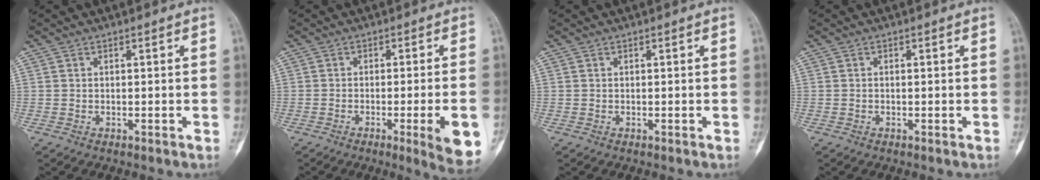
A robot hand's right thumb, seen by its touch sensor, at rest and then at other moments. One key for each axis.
{"total": 9.2, "fx": -3.2, "fy": 0.9, "fz": 8.6, "tx": -0.107, "ty": -0.007, "tz": -0.041}
{"total": 0.0}
{"total": 0.0}